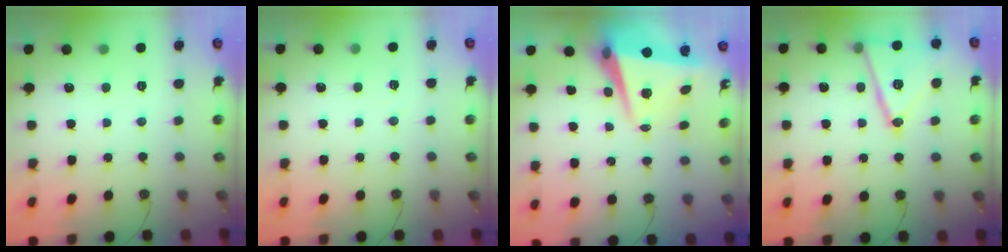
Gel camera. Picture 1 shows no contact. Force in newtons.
{"total": 2.4, "press": 2.2, "slide": 1.1}
{"total": 8.3, "press": 8.1, "slide": 2.0}
{"total": 17.5, "press": 17.2, "slide": 3.4}